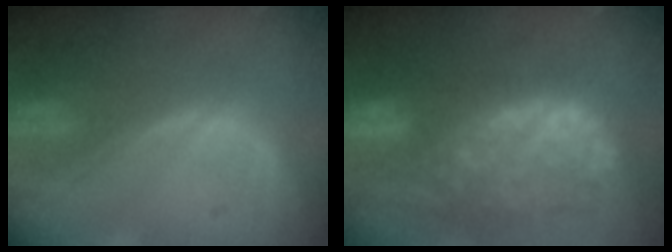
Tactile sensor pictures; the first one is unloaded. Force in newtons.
{"total": 12.6, "press": 10.3, "slide": 7.2}